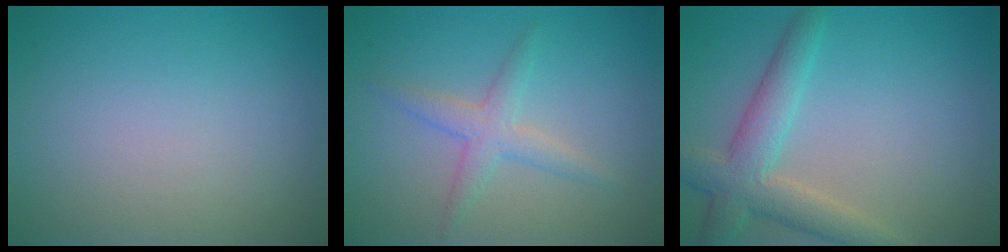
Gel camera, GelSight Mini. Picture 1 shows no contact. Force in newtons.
{"total": 2.4, "press": 2.4, "slide": 0.1}
{"total": 4.7, "press": 4.7, "slide": 0.4}